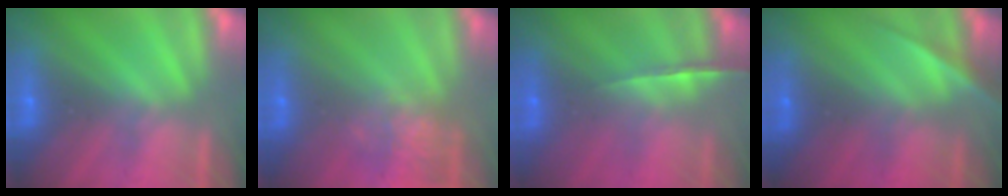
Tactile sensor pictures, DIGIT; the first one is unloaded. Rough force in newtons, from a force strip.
{"total": 4.6}
{"total": 1.8}
{"total": 2.3}